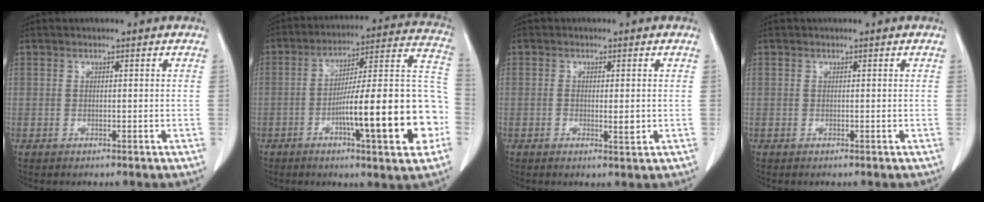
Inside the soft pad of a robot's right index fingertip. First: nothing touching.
{"total": 21.5, "force": [-6.4, 2.5, 20.3], "torque": [-0.248, 0.023, -0.092]}
{"total": 2.3, "force": [-0.3, 0.7, 2.2], "torque": [-0.034, -0.004, -0.004]}
{"total": 0.0}